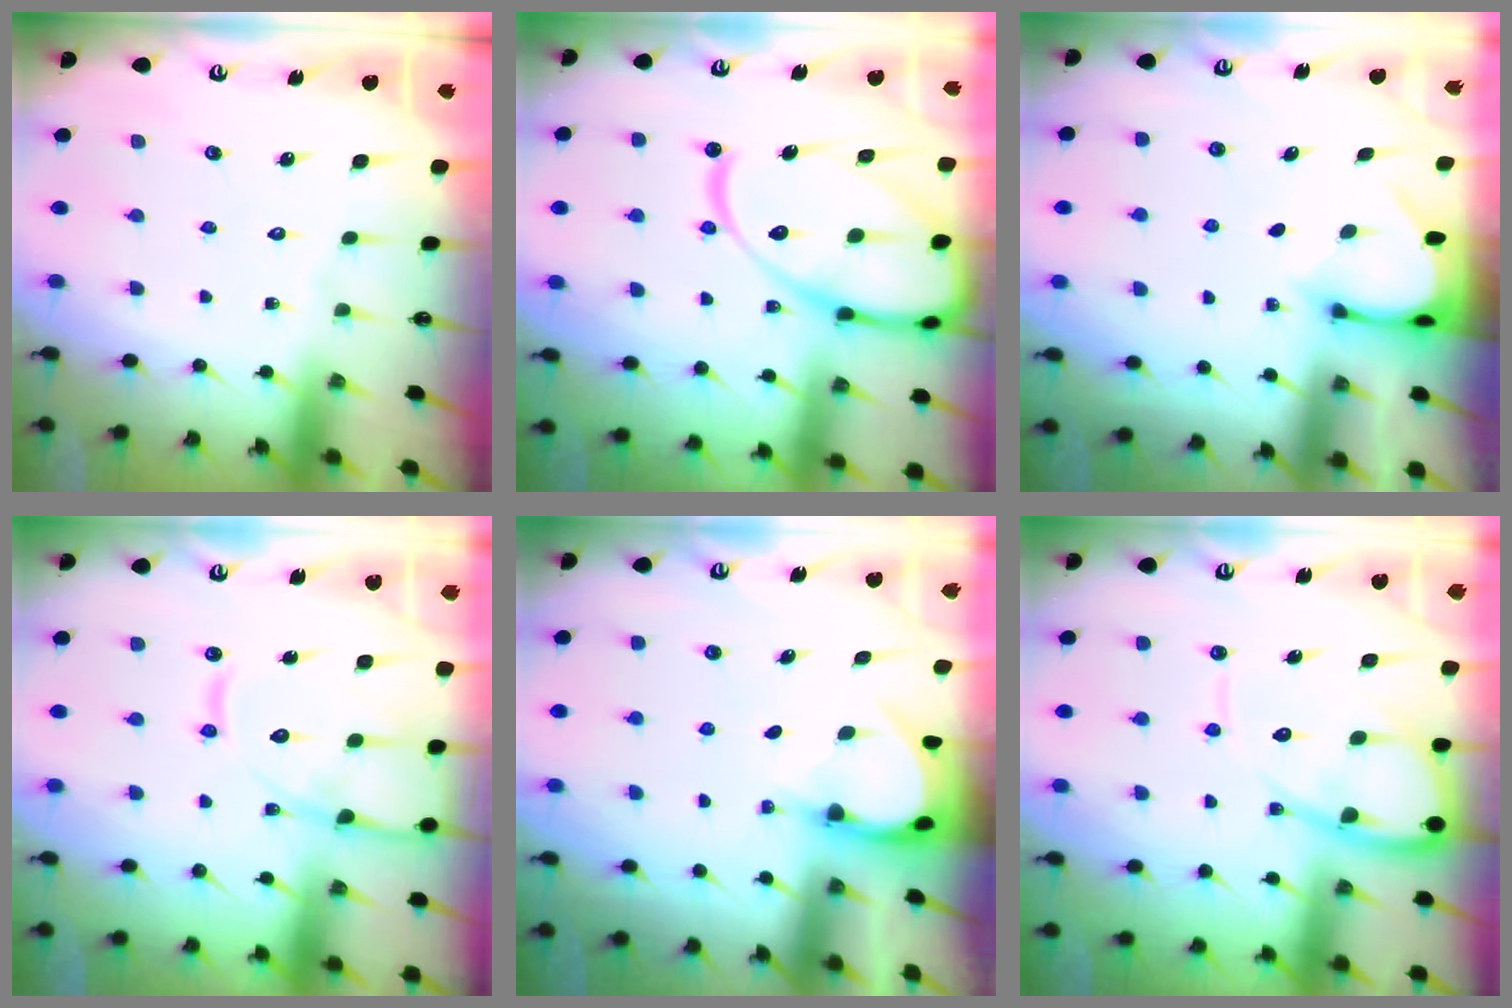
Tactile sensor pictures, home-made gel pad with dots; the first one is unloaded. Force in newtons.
{"total": 19.6, "press": 19.5, "slide": 1.9}
{"total": 3.4, "press": 3.4, "slide": 0.3}
{"total": 14.6, "press": 14.5, "slide": 1.3}
{"total": 3.7, "press": 3.7, "slide": 0.3}
{"total": 10.2, "press": 10.1, "slide": 1.0}